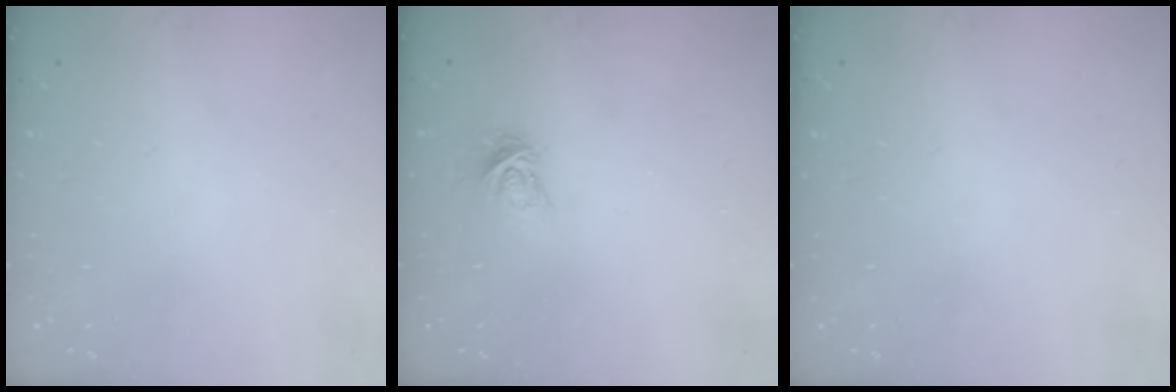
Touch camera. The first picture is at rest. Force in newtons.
{"total": 6.2, "press": 6.2, "slide": 0.6}
{"total": 0.0}